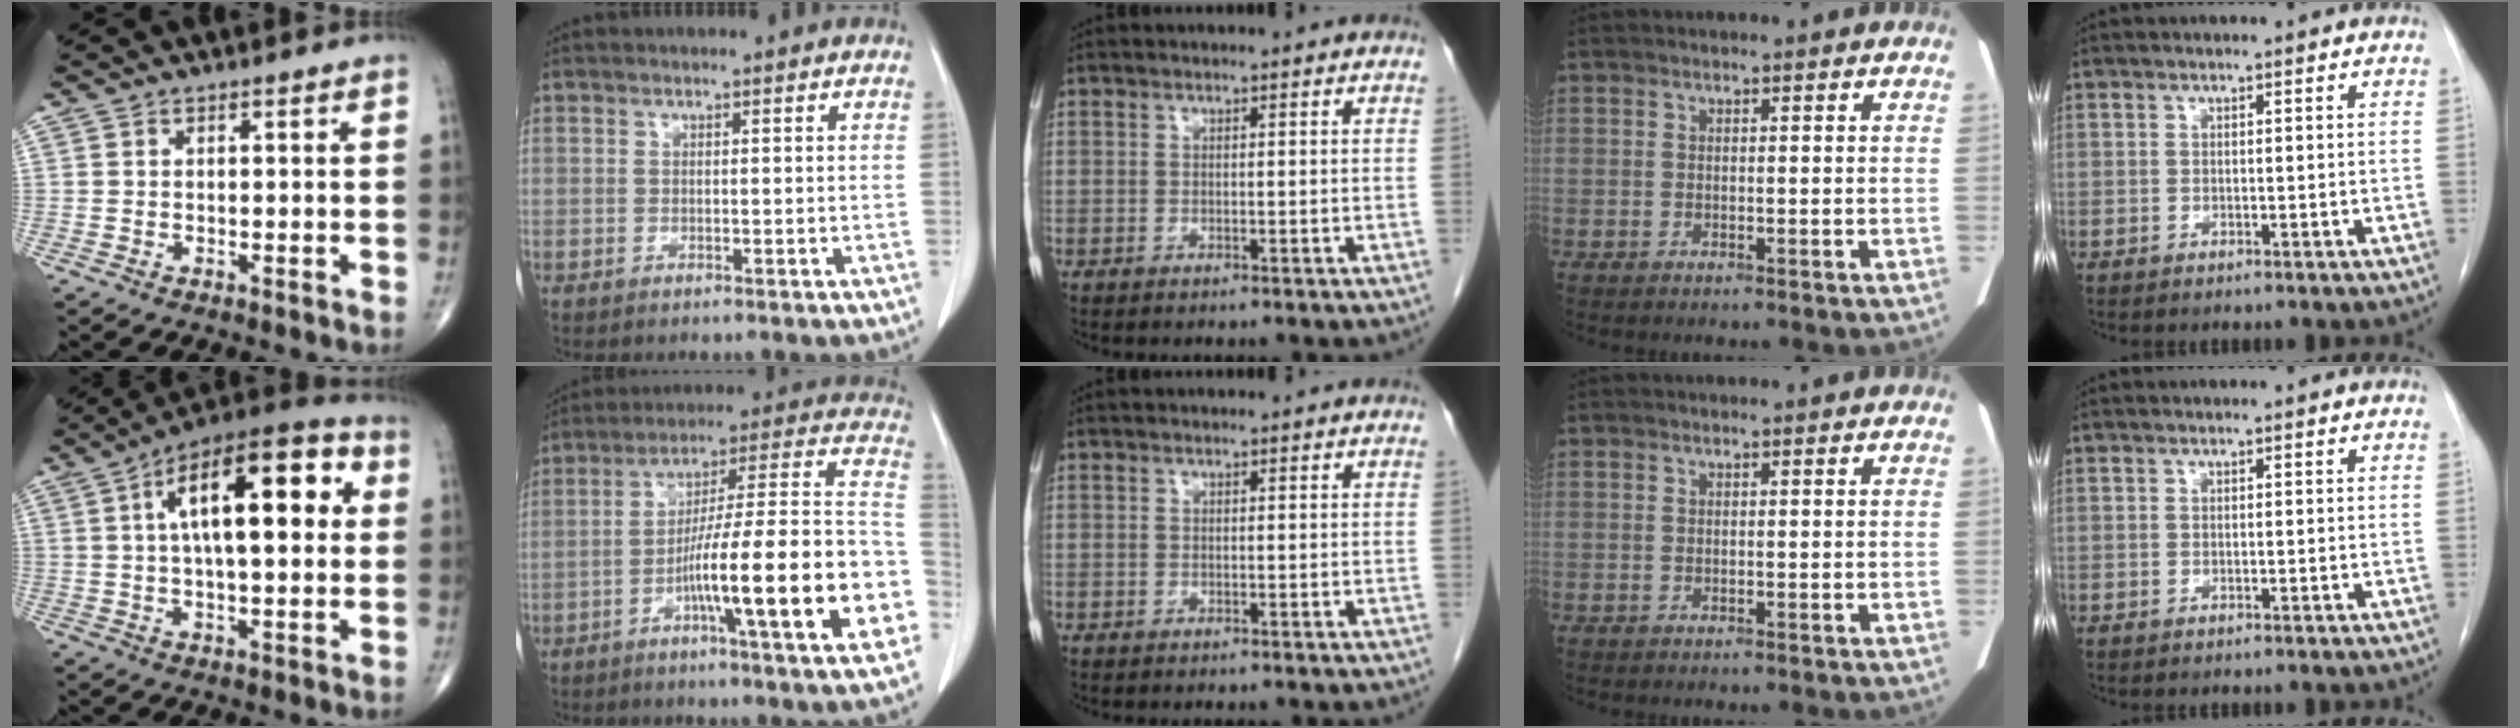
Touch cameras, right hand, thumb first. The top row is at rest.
{"thumb": {"total": 20.8, "force": [4.5, 8.4, 18.5], "torque": [-0.266, 0.021, 0.057]}, "index": {"total": 23.2, "force": [-7.4, 1.0, 21.9], "torque": [-0.258, 0.011, -0.114]}}